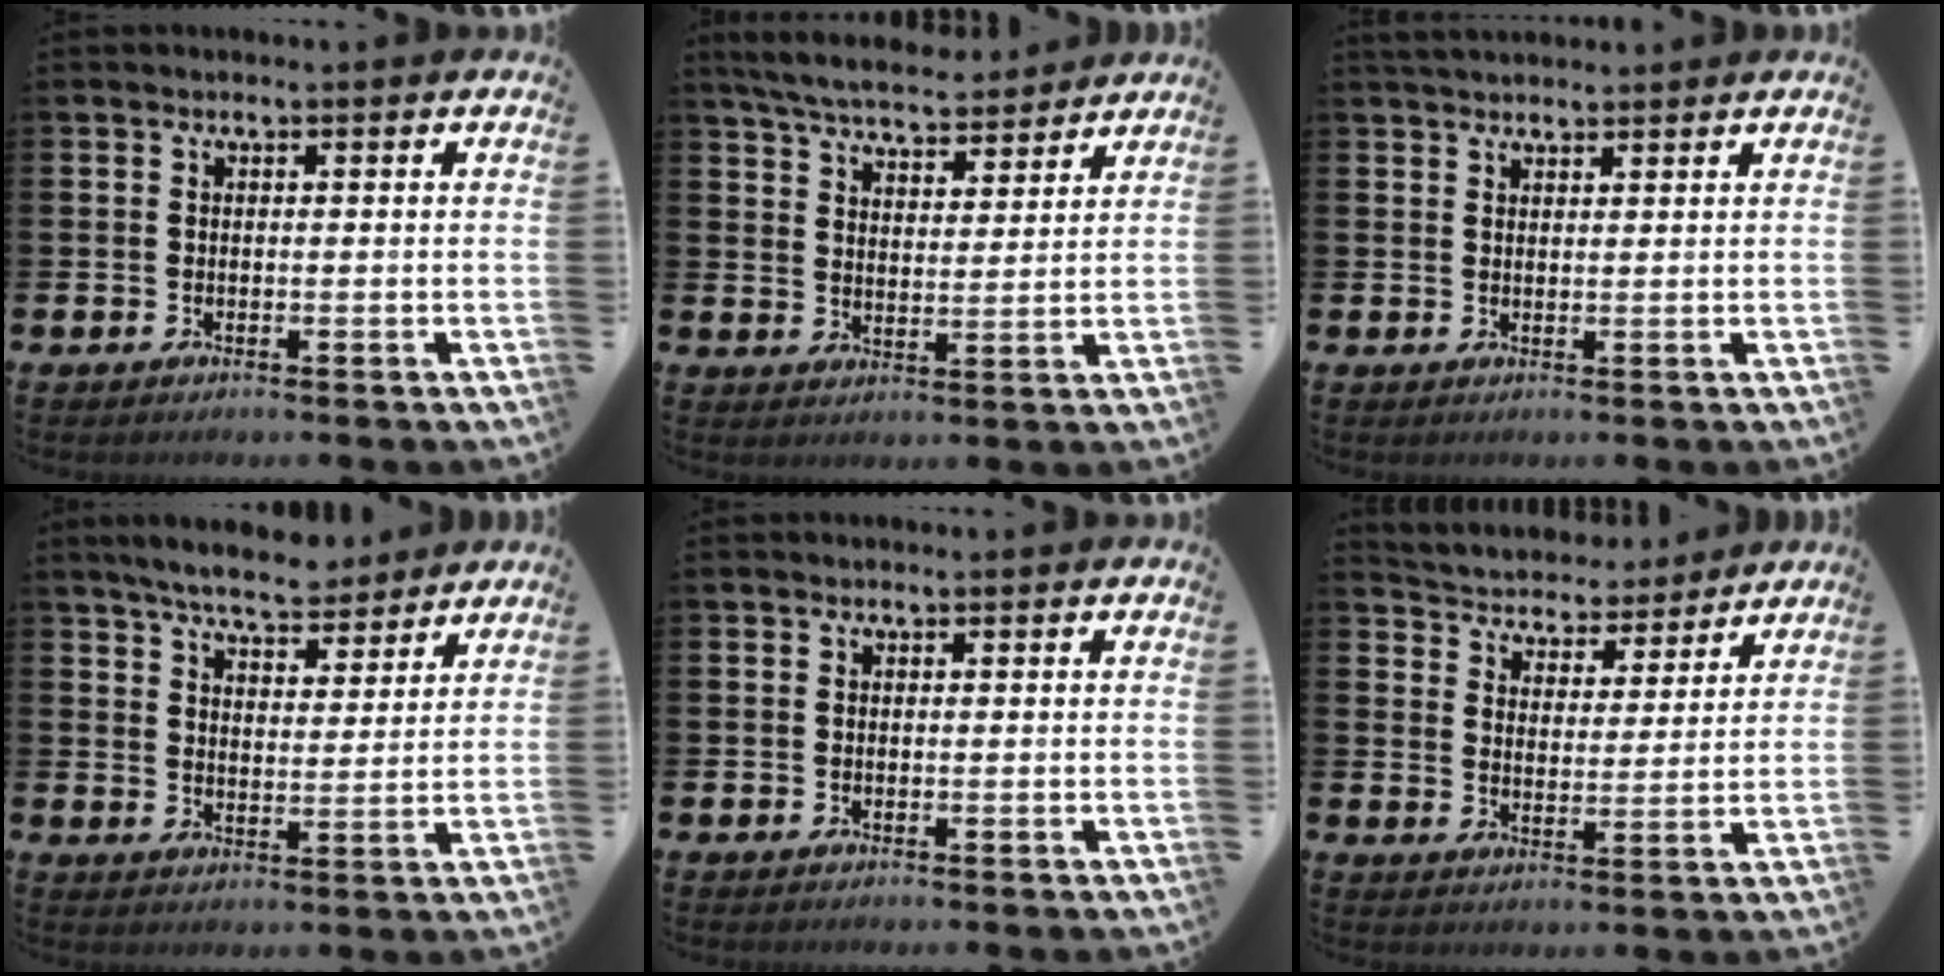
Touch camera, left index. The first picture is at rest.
{"total": 6.4, "force": [6.2, 1.1, 1.5], "torque": [-0.047, -0.033, 0.109]}
{"total": 2.5, "force": [2.4, 0.7, 0.5], "torque": [-0.003, -0.009, 0.042]}
{"total": 6.6, "force": [6.3, 1.3, 1.6], "torque": [-0.049, -0.026, 0.112]}
{"total": 0.0}
{"total": 4.7, "force": [4.4, 1.6, -0.4], "torque": [-0.015, -0.041, 0.072]}